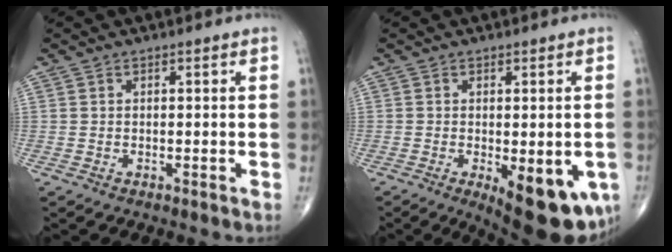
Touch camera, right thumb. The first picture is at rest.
{"total": 13.6, "force": [-4.6, 5.5, 11.5], "torque": [-0.122, -0.013, -0.049]}